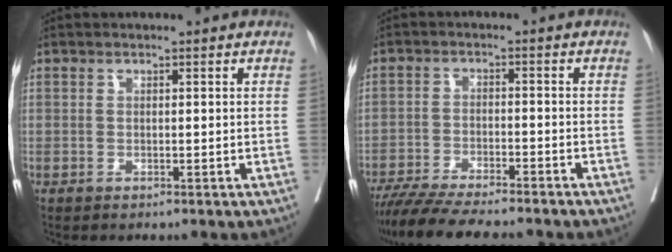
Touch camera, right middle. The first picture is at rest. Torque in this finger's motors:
{"motor_torque": [0.93, -0.94, 0.18, 0.08]}